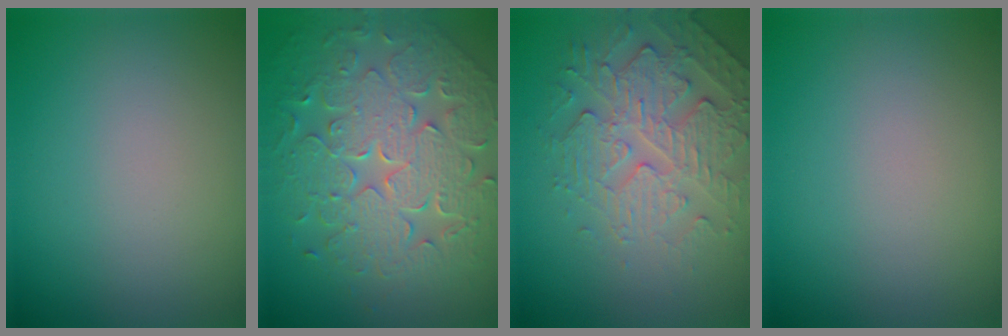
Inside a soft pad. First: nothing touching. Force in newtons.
{"total": 8.9, "press": 6.5, "slide": 6.1}
{"total": 4.8, "press": 3.8, "slide": 3.0}
{"total": 0.0}